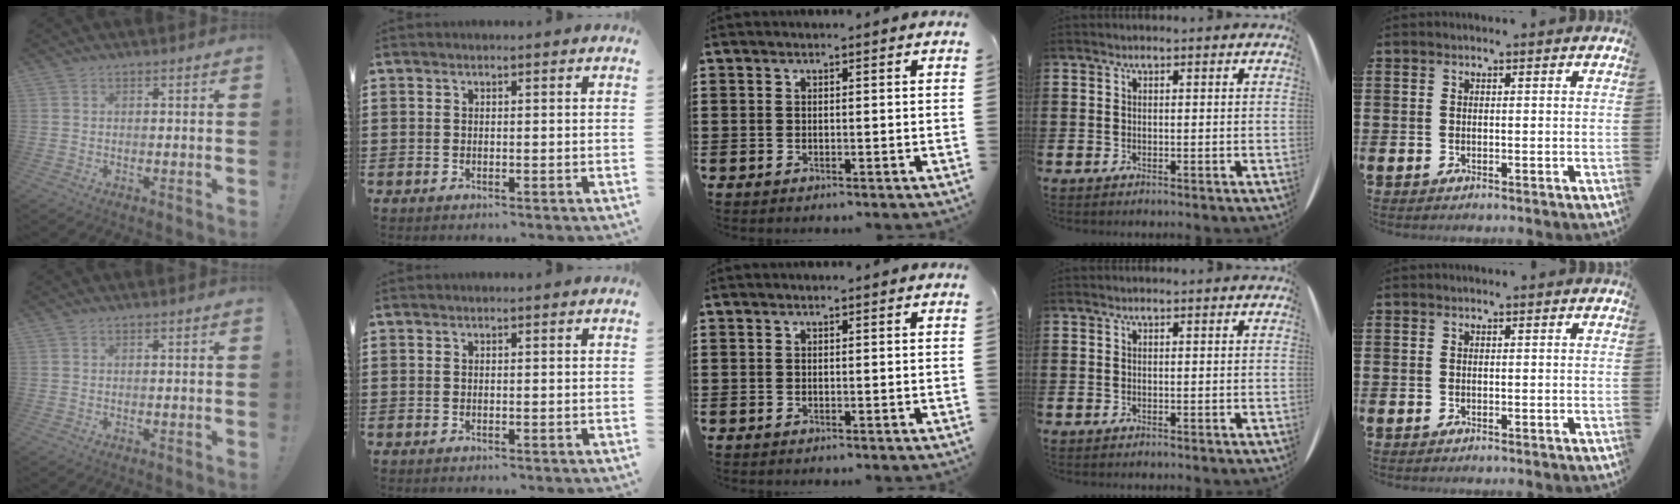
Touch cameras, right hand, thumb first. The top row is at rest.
{}